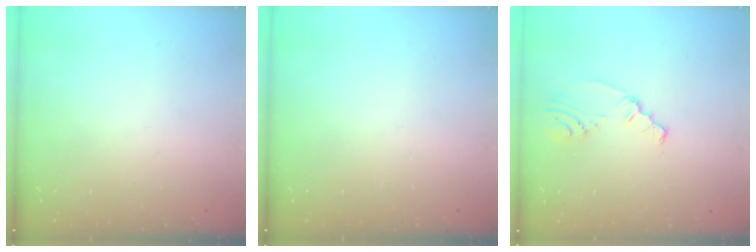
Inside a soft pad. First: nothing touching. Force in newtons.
{"total": 0.0}
{"total": 2.1, "press": 1.6, "slide": 1.3}